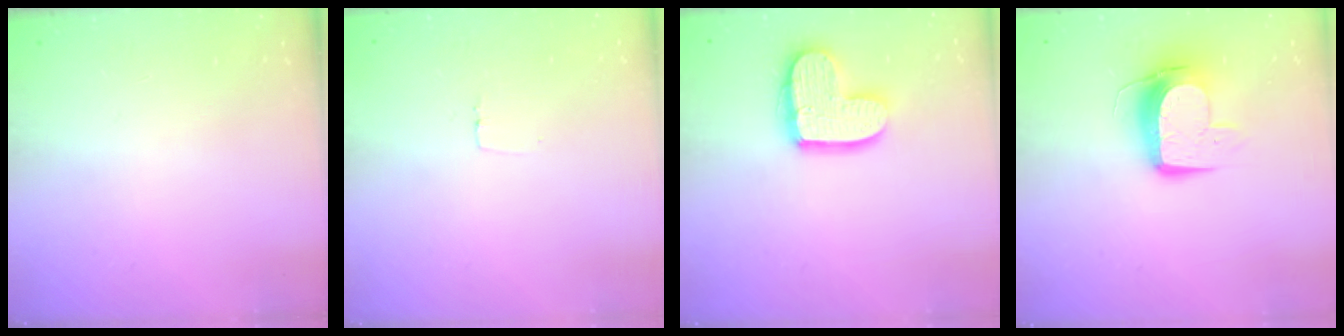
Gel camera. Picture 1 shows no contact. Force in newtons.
{"total": 2.3, "press": 2.3, "slide": 0.1}
{"total": 12.6, "press": 12.6, "slide": 0.9}
{"total": 10.6, "press": 10.6, "slide": 0.9}